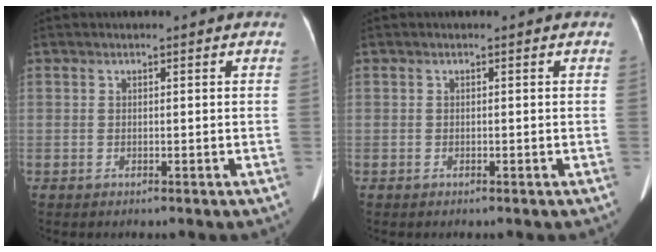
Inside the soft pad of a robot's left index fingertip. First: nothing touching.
{"total": 0.0}